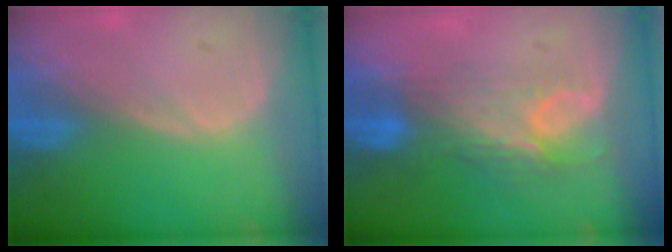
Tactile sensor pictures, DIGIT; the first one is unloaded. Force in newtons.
{"total": 7.5, "press": 6.6, "slide": 3.7}